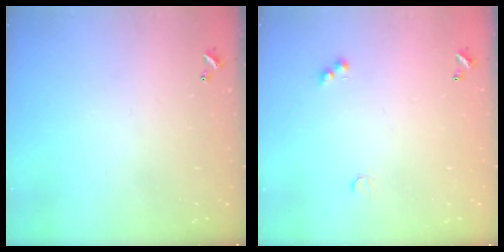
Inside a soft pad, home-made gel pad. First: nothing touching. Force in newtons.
{"total": 2.5, "press": 2.4, "slide": 0.5}